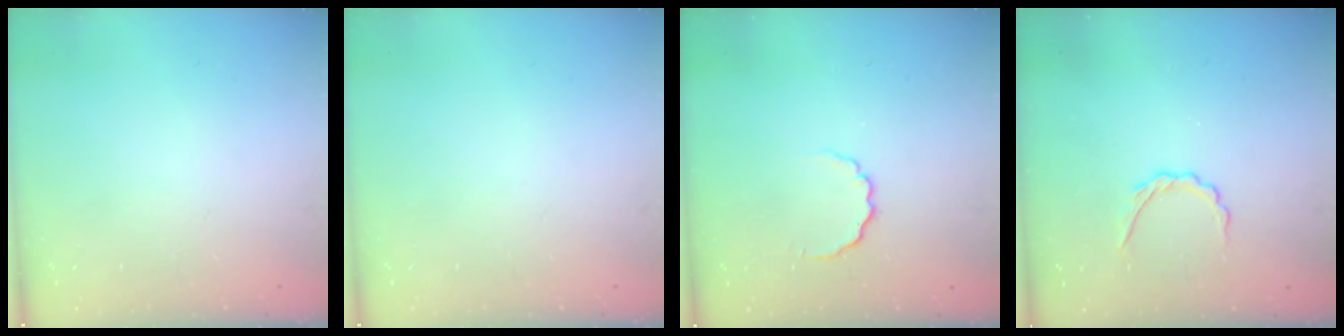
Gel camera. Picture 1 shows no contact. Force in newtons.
{"total": 0.0}
{"total": 3.0, "press": 2.9, "slide": 0.7}
{"total": 2.7, "press": 2.6, "slide": 0.8}